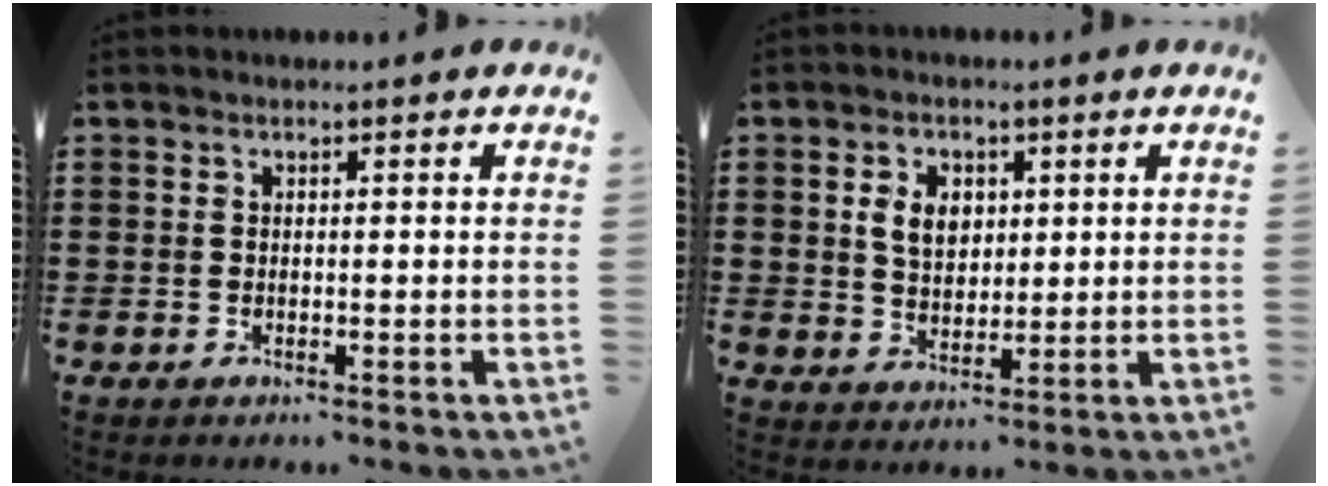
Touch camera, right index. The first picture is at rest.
{"total": 5.0, "force": [1.5, 3.5, 3.2], "torque": [-0.066, 0.010, 0.023]}